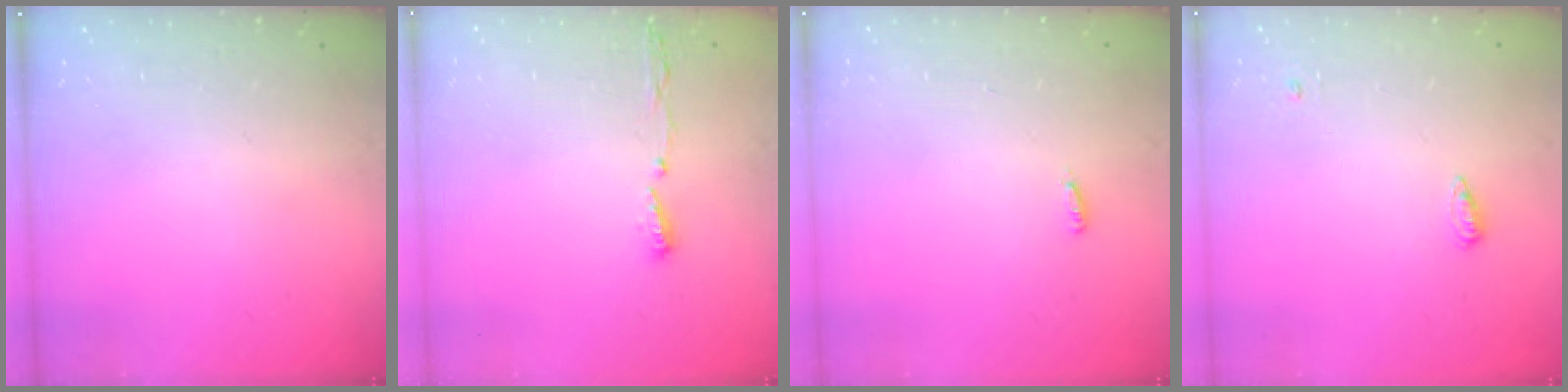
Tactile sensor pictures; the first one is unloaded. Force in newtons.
{"total": 4.9, "press": 4.8, "slide": 1.2}
{"total": 2.9, "press": 2.8, "slide": 0.9}
{"total": 4.2, "press": 4.1, "slide": 0.8}